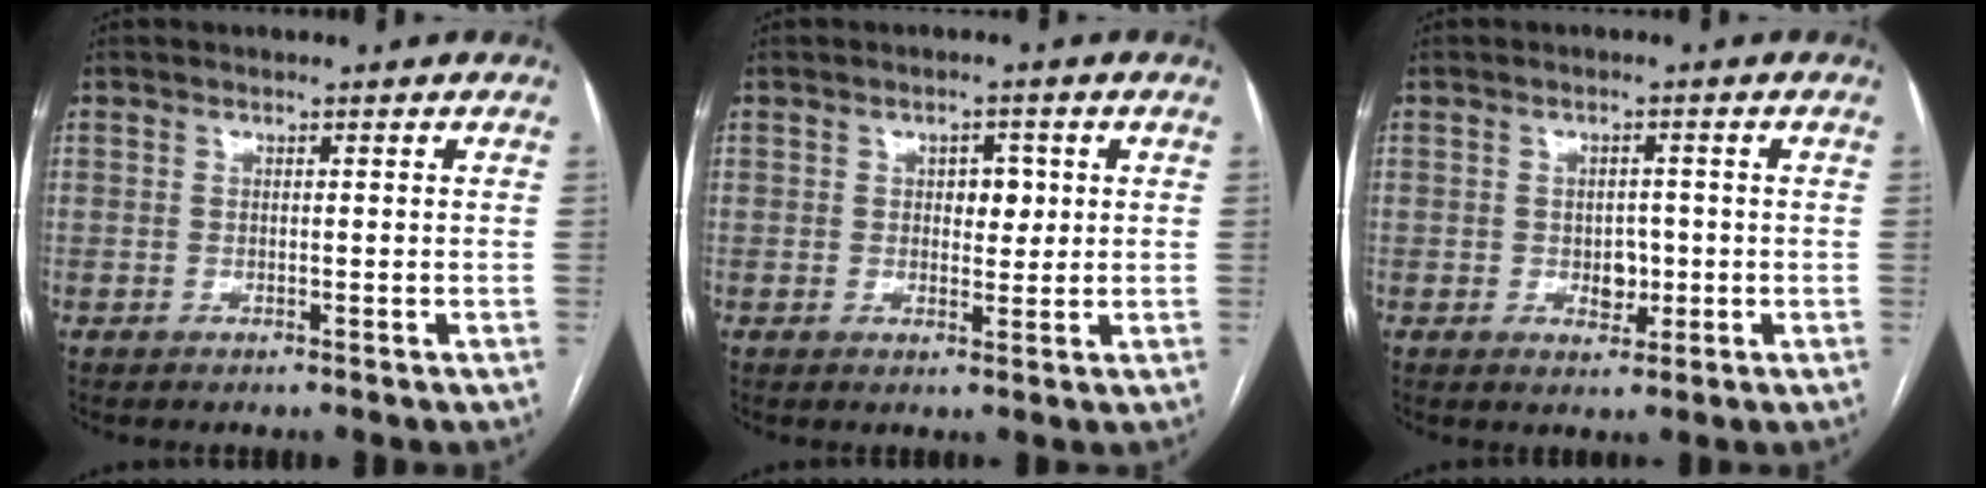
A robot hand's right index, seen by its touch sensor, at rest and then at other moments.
{"total": 3.3, "force": [0.7, 2.0, 2.5], "torque": [-0.030, 0.006, 0.012]}
{"total": 3.1, "force": [-0.6, 2.1, 2.3], "torque": [-0.027, 0.003, -0.003]}